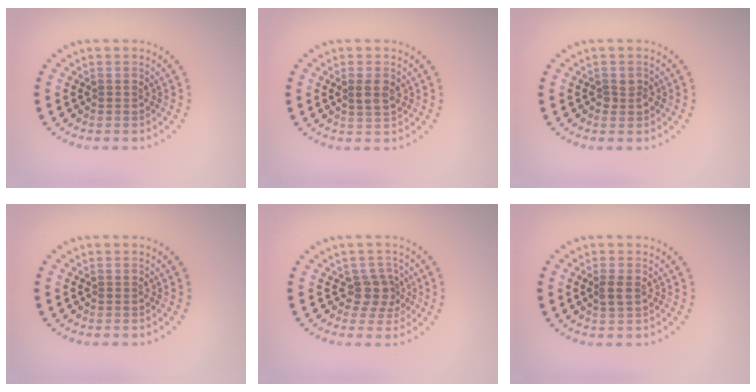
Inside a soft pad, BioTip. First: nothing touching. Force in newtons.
{"total": 1.9, "press": 1.8, "slide": 0.3}
{"total": 0.9, "press": 0.8, "slide": 0.4}
{"total": 0.0}
{"total": 2.4, "press": 1.8, "slide": 1.5}
{"total": 1.4, "press": 1.4, "slide": 0.2}